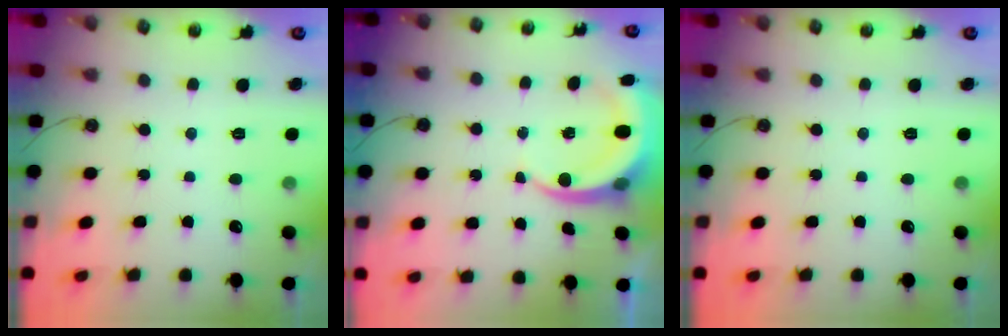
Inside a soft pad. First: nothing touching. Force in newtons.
{"total": 6.3, "press": 6.3, "slide": 0.2}
{"total": 0.0}